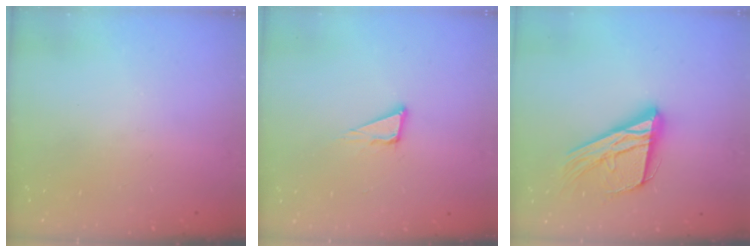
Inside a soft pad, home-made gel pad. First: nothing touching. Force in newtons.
{"total": 5.9, "press": 5.8, "slide": 1.3}
{"total": 18.1, "press": 18.0, "slide": 1.6}